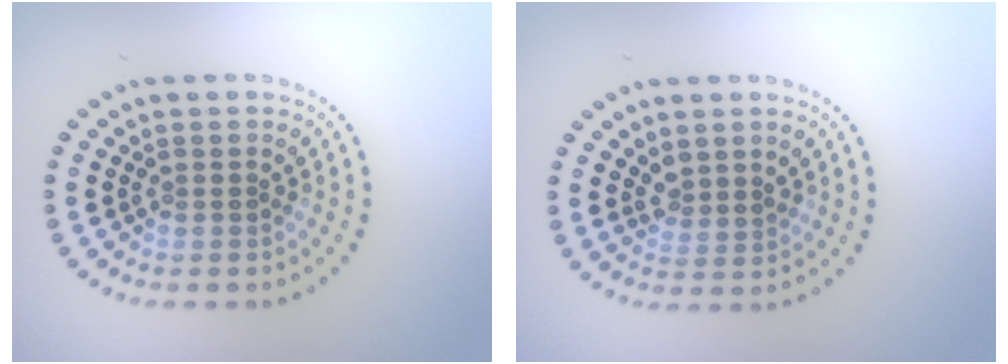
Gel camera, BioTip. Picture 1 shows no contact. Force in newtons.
{"total": 1.6, "press": 1.2, "slide": 1.0}